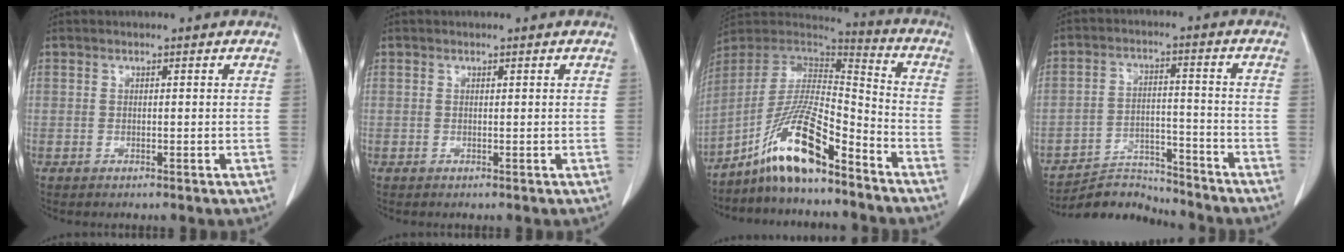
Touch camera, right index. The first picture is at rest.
{"total": 0.0}
{"total": 13.8, "force": [-9.7, 1.9, 9.7], "torque": [-0.187, 0.010, -0.177]}
{"total": 7.6, "force": [-7.3, 1.3, -1.5], "torque": [0.034, 0.021, -0.128]}